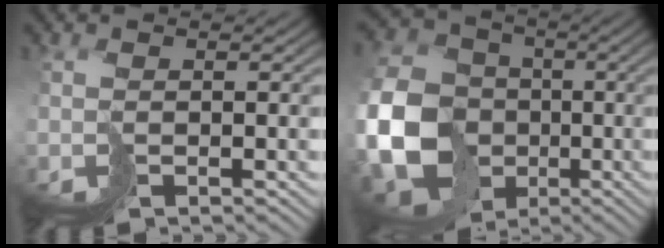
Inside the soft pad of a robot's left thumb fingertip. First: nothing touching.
{"total": 14.5, "force": [-3.2, 12.3, 7.0], "torque": [-0.198, -0.033, -0.061]}